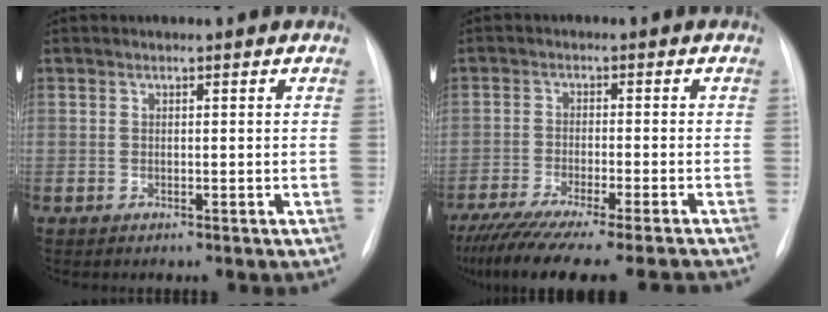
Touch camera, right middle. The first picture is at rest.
{"total": 17.6, "force": [-15.4, 0.5, 8.5], "torque": [-0.123, -0.046, -0.230]}